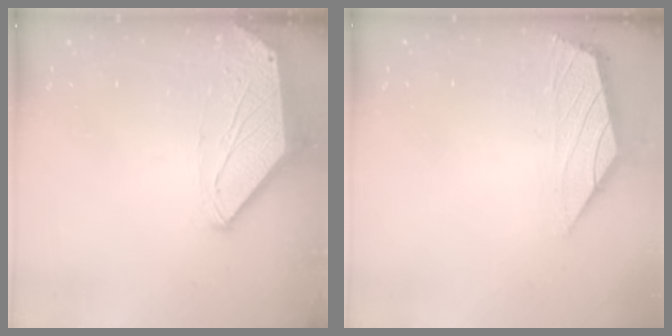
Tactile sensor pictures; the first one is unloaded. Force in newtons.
{"total": 0.0}